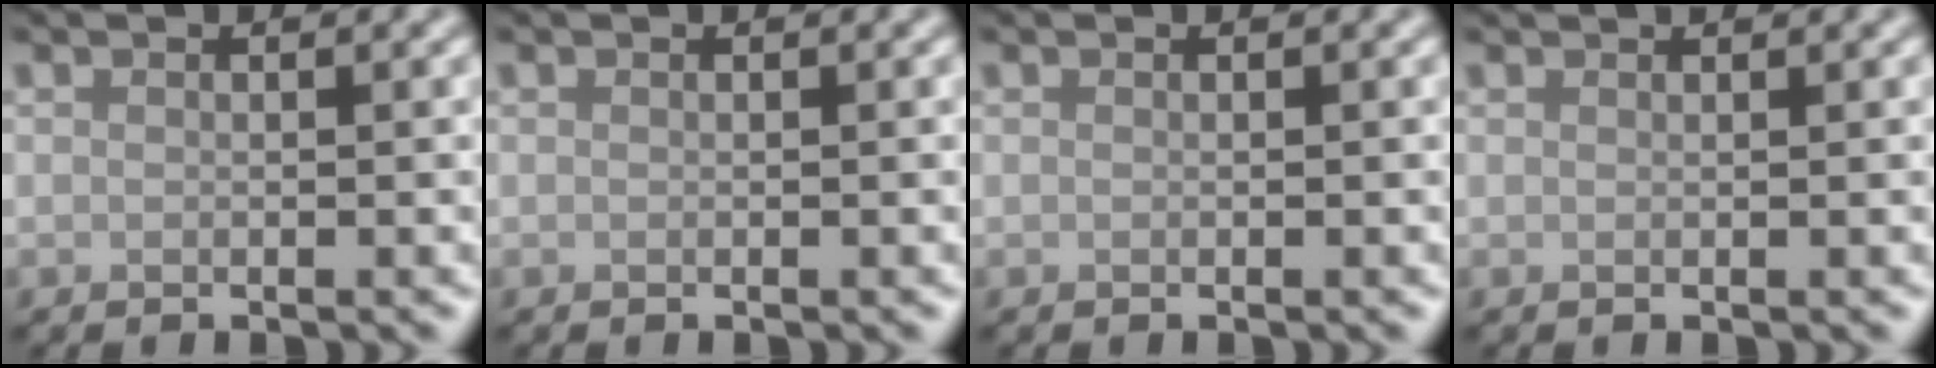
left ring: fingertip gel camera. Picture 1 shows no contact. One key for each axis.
{"total": 0.0}
{"total": 0.0}
{"total": 1.2, "fx": 1.1, "fy": 0.2, "fz": 0.4, "tx": -0.009, "ty": -0.002, "tz": 0.006}